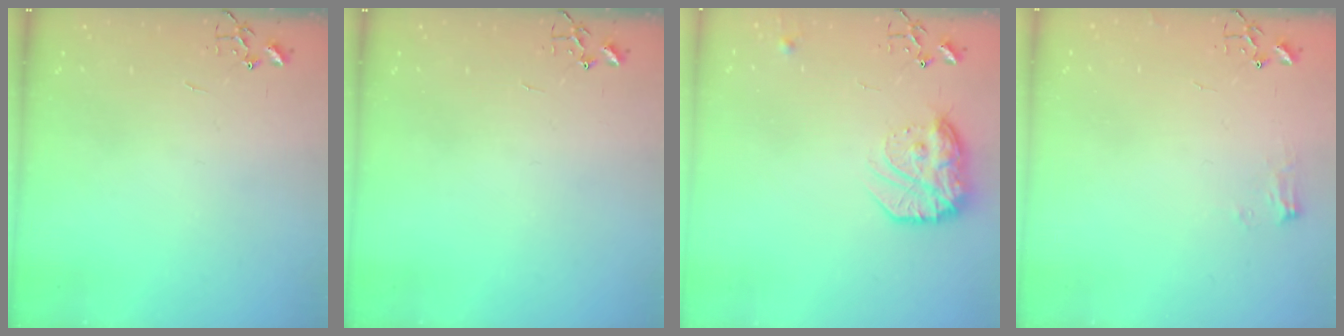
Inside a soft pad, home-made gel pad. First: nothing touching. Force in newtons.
{"total": 0.0}
{"total": 16.9, "press": 16.8, "slide": 1.4}
{"total": 6.8, "press": 6.8, "slide": 0.8}